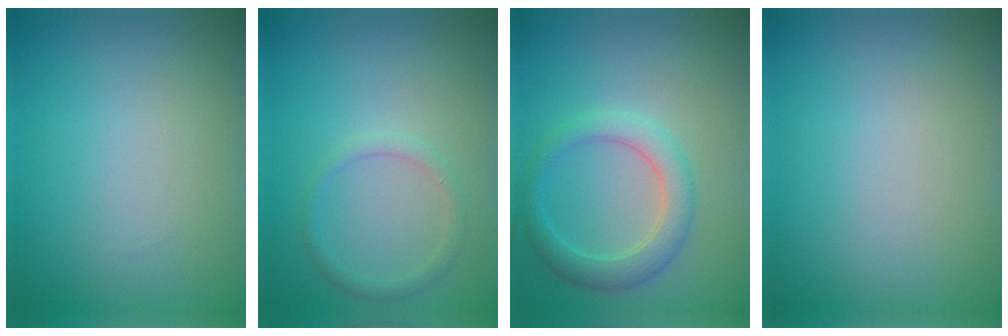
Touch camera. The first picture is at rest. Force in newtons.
{"total": 1.3, "press": 1.3, "slide": 0.0}
{"total": 3.2, "press": 3.2, "slide": 0.3}
{"total": 0.0}